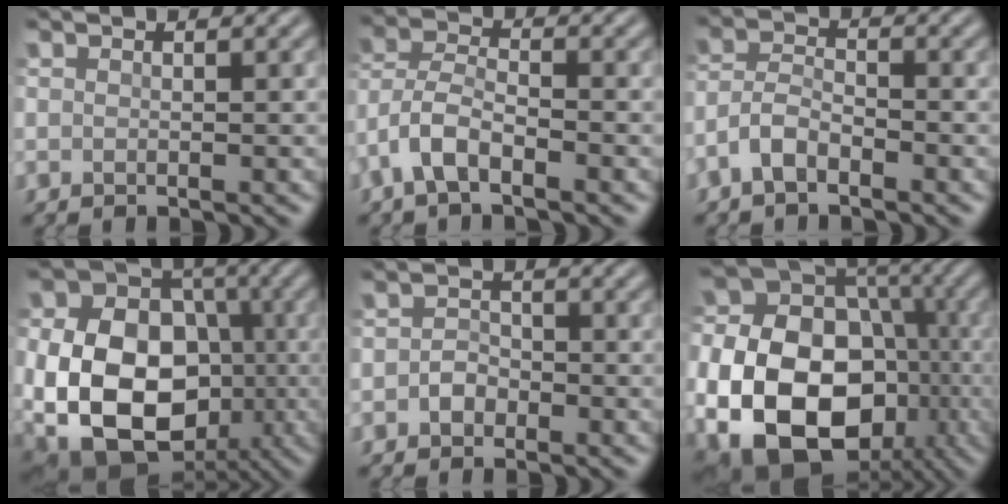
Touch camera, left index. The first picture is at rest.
{"total": 4.2, "force": [-2.5, 1.7, 3.0], "torque": [-0.063, 0.007, -0.061]}
{"total": 2.9, "force": [-1.9, 1.2, 1.8], "torque": [-0.040, 0.008, -0.048]}
{"total": 16.0, "force": [-3.0, 12.1, 10.1], "torque": [-0.173, -0.019, -0.052]}
{"total": 1.6, "force": [-0.7, 1.3, 0.7], "torque": [-0.011, 0.003, -0.017]}
{"total": 19.4, "force": [-5.1, 14.6, 11.8], "torque": [-0.210, -0.023, -0.085]}